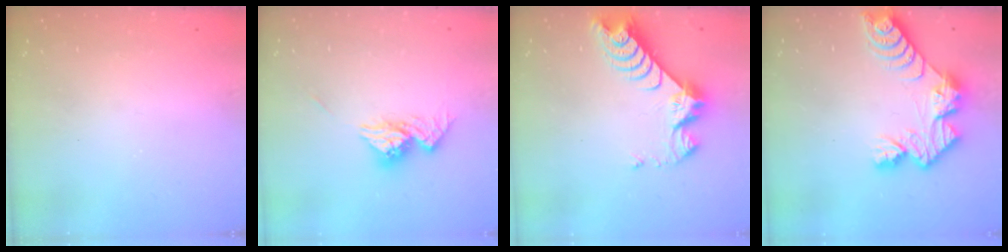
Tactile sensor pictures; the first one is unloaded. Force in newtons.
{"total": 10.7, "press": 10.6, "slide": 0.9}
{"total": 9.3, "press": 9.2, "slide": 0.8}
{"total": 10.3, "press": 10.3, "slide": 1.0}